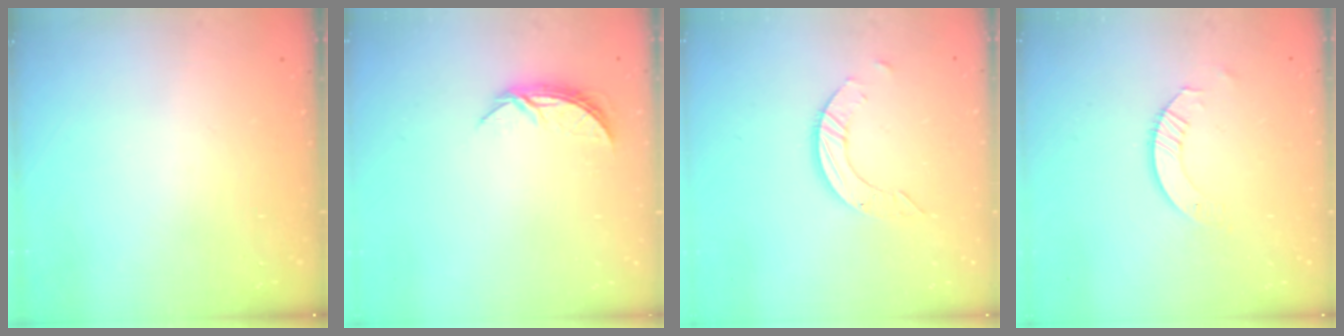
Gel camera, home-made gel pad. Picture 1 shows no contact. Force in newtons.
{"total": 5.6, "press": 5.6, "slide": 0.5}
{"total": 5.8, "press": 5.8, "slide": 0.1}
{"total": 3.8, "press": 3.8, "slide": 0.4}